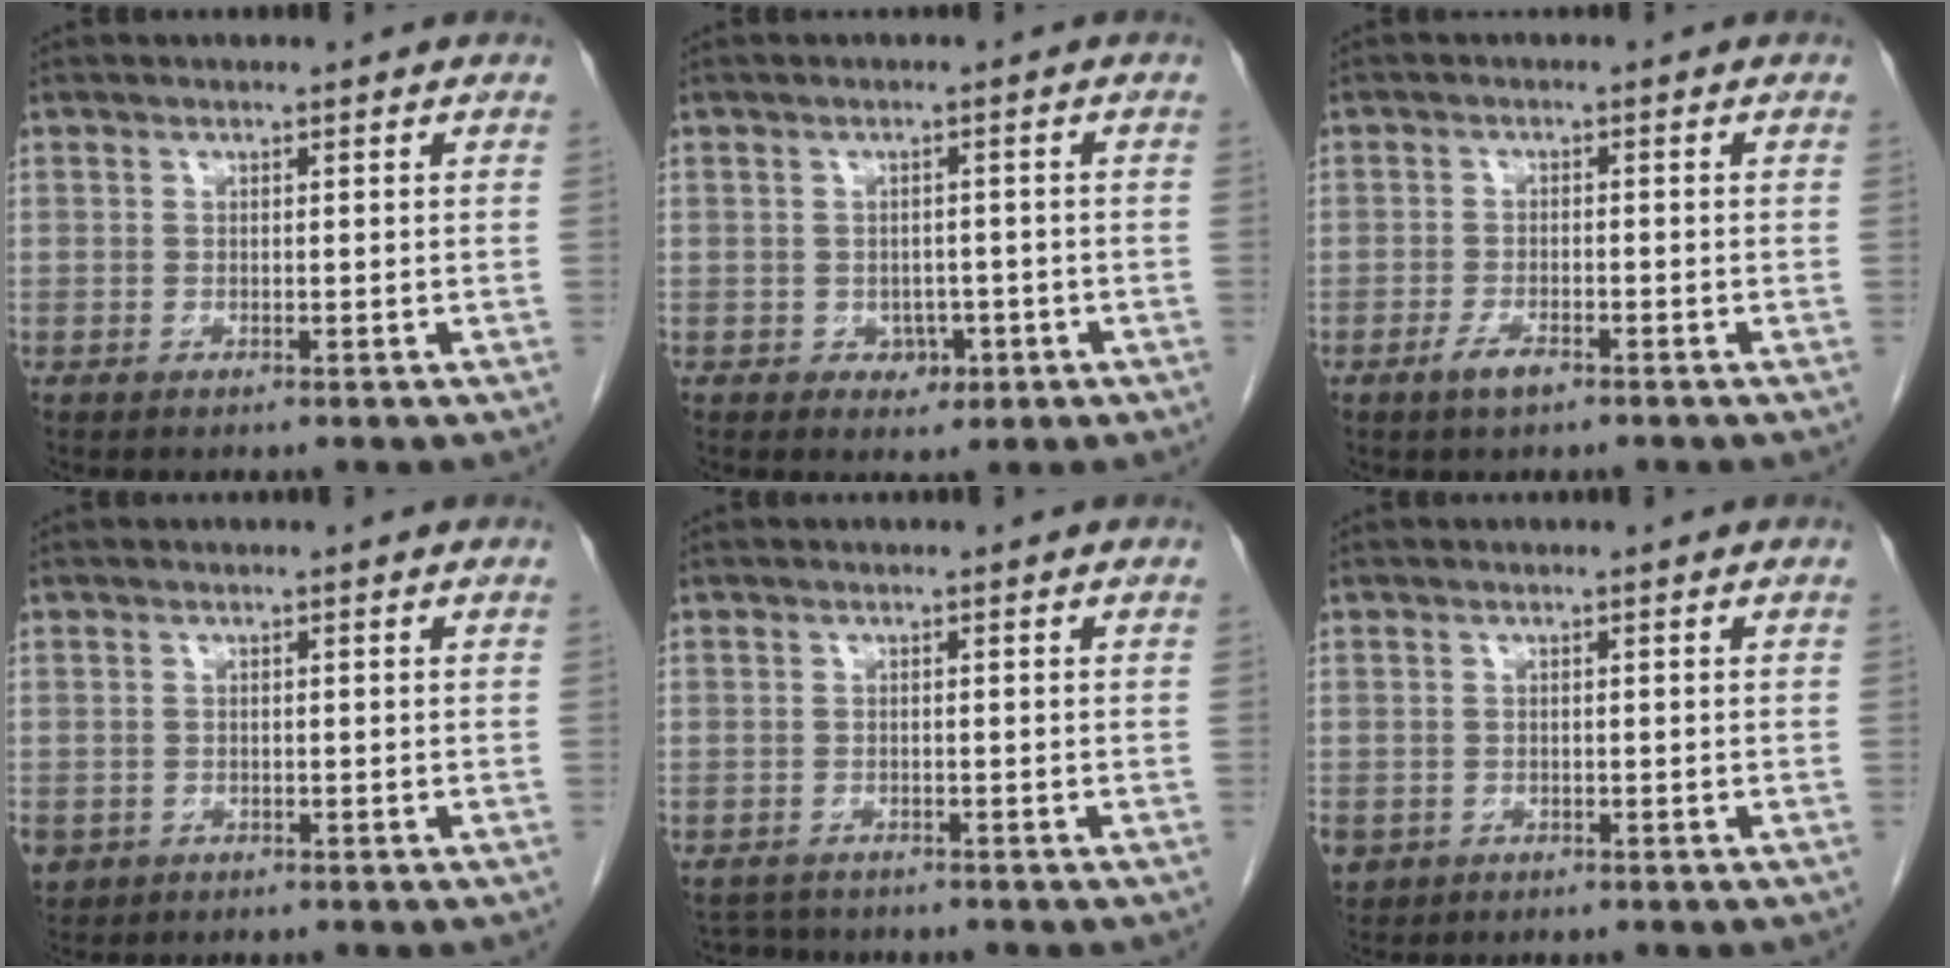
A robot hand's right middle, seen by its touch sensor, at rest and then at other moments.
{"total": 3.0, "force": [-1.1, 2.3, 1.6], "torque": [-0.015, 0.004, -0.005]}
{"total": 2.6, "force": [-1.7, 0.8, 1.8], "torque": [-0.038, -0.001, -0.031]}
{"total": 3.4, "force": [-1.7, 2.8, 0.9], "torque": [-0.022, 0.000, -0.024]}
{"total": 2.5, "force": [-2.4, 0.6, -0.5], "torque": [0.004, -0.010, -0.038]}
{"total": 3.7, "force": [-1.8, 3.1, 0.9], "torque": [-0.024, 0.000, -0.025]}